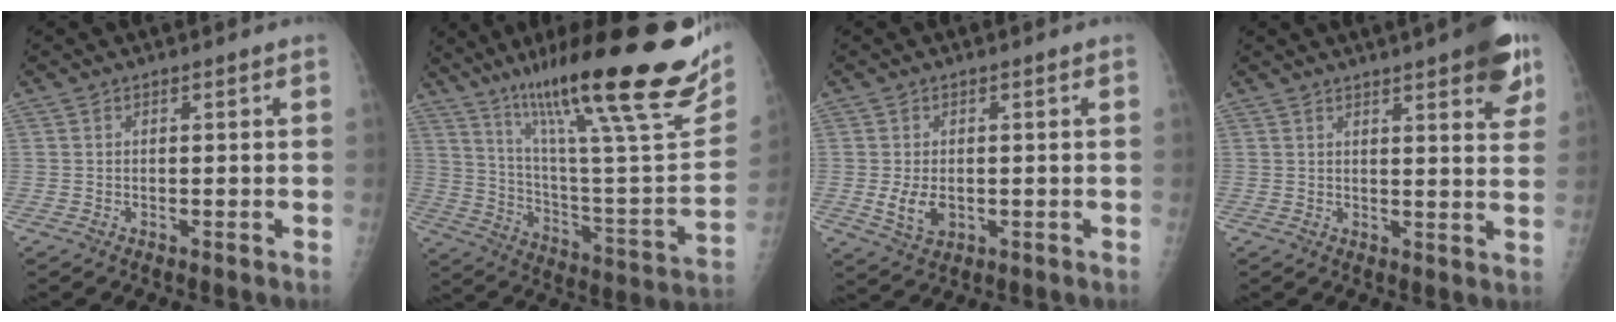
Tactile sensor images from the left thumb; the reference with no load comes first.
{"total": 32.1, "force": [21.0, 4.5, 23.8], "torque": [-0.348, -0.077, 0.329]}
{"total": 4.8, "force": [-0.6, 3.2, 3.5], "torque": [-0.061, -0.008, -0.002]}
{"total": 11.6, "force": [6.9, 2.9, 8.9], "torque": [-0.086, -0.024, 0.081]}